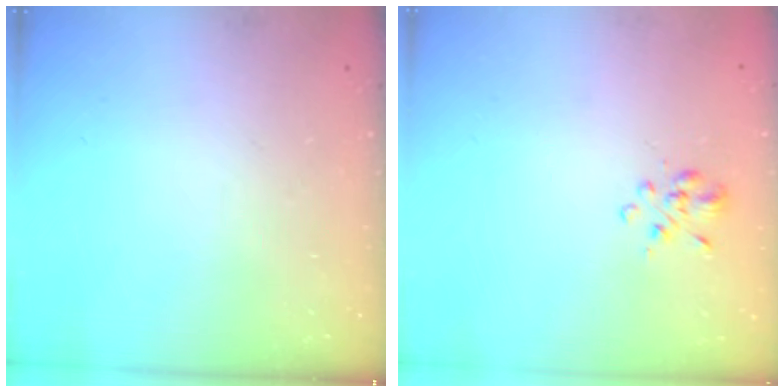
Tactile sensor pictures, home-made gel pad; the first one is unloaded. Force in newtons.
{"total": 2.8, "press": 2.6, "slide": 1.2}